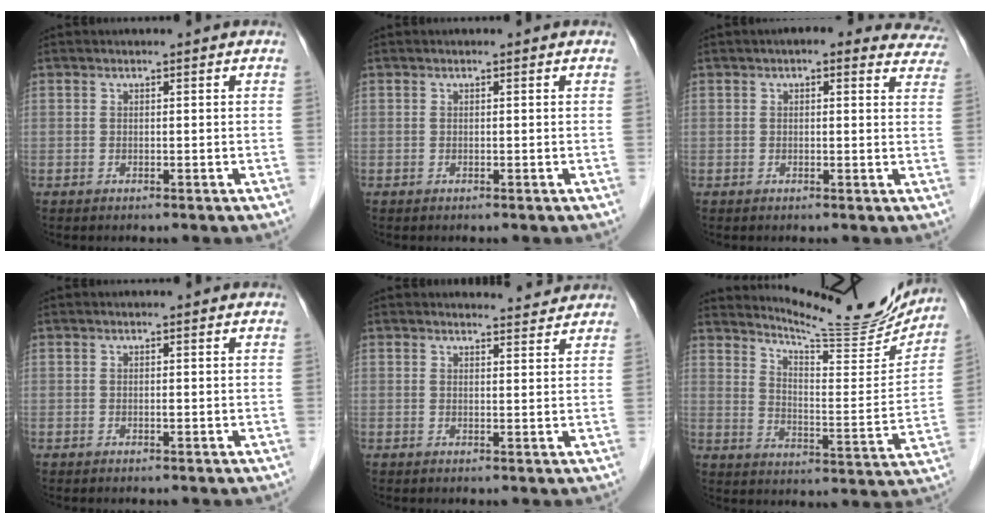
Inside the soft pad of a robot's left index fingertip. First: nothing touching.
{"total": 0.0}
{"total": 9.6, "force": [8.1, 3.3, 4.0], "torque": [-0.017, 0.010, 0.065]}
{"total": 0.0}
{"total": 2.8, "force": [2.8, 0.4, -0.3], "torque": [-0.004, -0.005, 0.030]}
{"total": 16.0, "force": [15.5, 1.0, 3.7], "torque": [-0.061, -0.061, 0.205]}